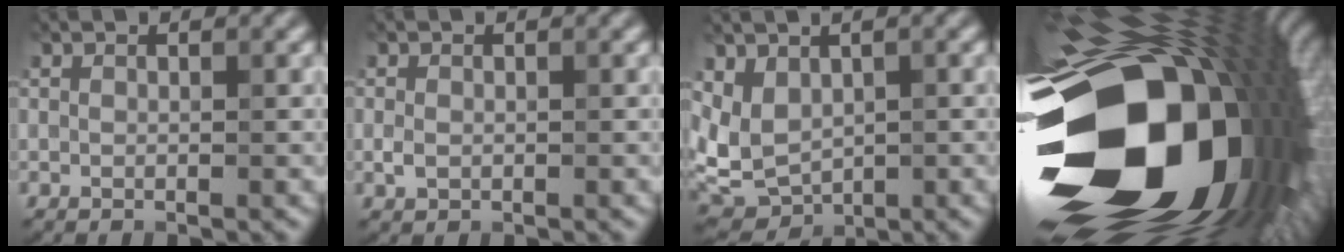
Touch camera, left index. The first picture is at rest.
{"total": 1.0, "force": [-0.1, 0.8, 0.7], "torque": [-0.014, -0.002, -0.004]}
{"total": 4.6, "force": [0.9, 3.3, 3.1], "torque": [-0.060, -0.006, 0.019]}
{"total": 23.1, "force": [-6.2, 15.1, 16.4], "torque": [-0.302, -0.038, -0.099]}